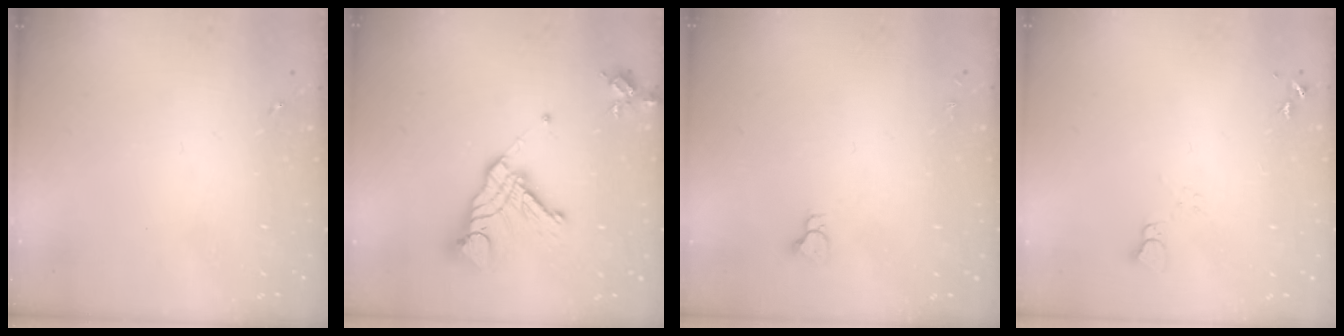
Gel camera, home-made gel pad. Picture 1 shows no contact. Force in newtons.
{"total": 17.6, "press": 17.5, "slide": 1.9}
{"total": 2.9, "press": 2.9, "slide": 0.2}
{"total": 3.7, "press": 3.7, "slide": 0.4}